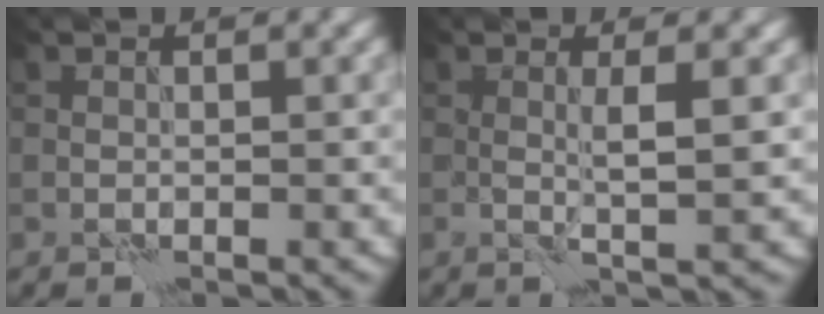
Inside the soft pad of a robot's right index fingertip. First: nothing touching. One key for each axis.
{"total": 2.3, "fx": 0.3, "fy": 0.2, "fz": 2.3, "tx": -0.039, "ty": -0.001, "tz": 0.002}